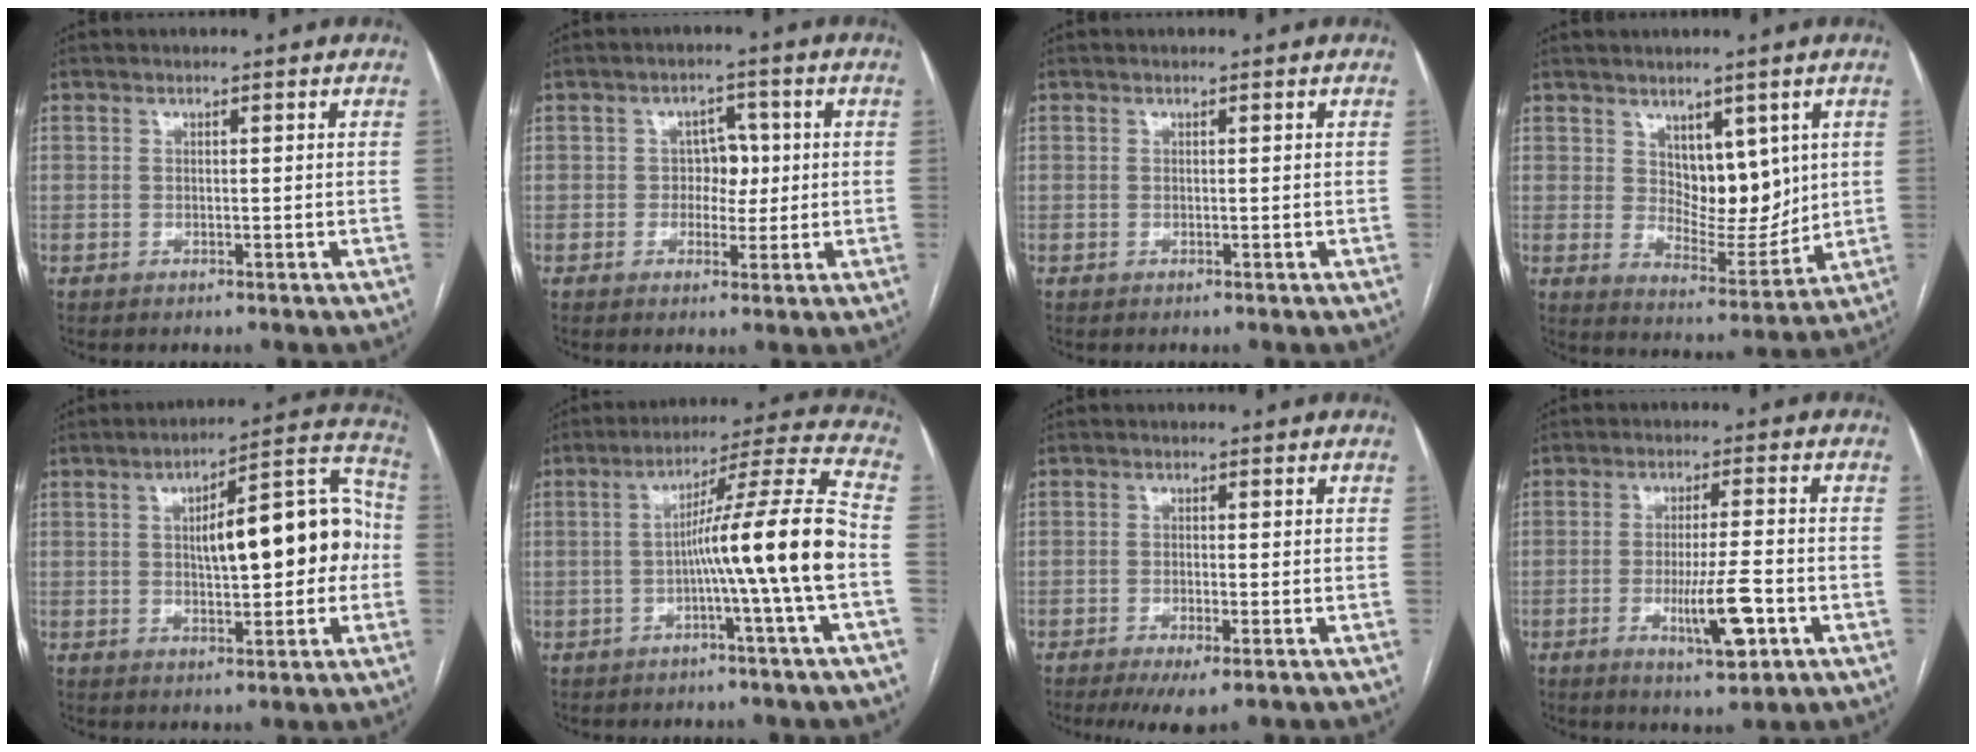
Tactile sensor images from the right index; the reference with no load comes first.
{"total": 4.0, "force": [0.0, 3.0, 2.7], "torque": [-0.026, 0.013, -0.001]}
{"total": 0.0}
{"total": 8.1, "force": [2.8, 4.4, 6.2], "torque": [-0.091, -0.004, 0.060]}
{"total": 15.2, "force": [0.7, 4.8, 14.4], "torque": [-0.195, 0.046, 0.016]}
{"total": 13.1, "force": [-2.7, -2.2, 12.6], "torque": [-0.192, 0.016, -0.049]}
{"total": 4.4, "force": [-2.4, 0.8, 3.6], "torque": [-0.062, -0.011, -0.037]}
{"total": 8.1, "force": [-2.9, 1.0, 7.6], "torque": [-0.126, -0.013, -0.042]}